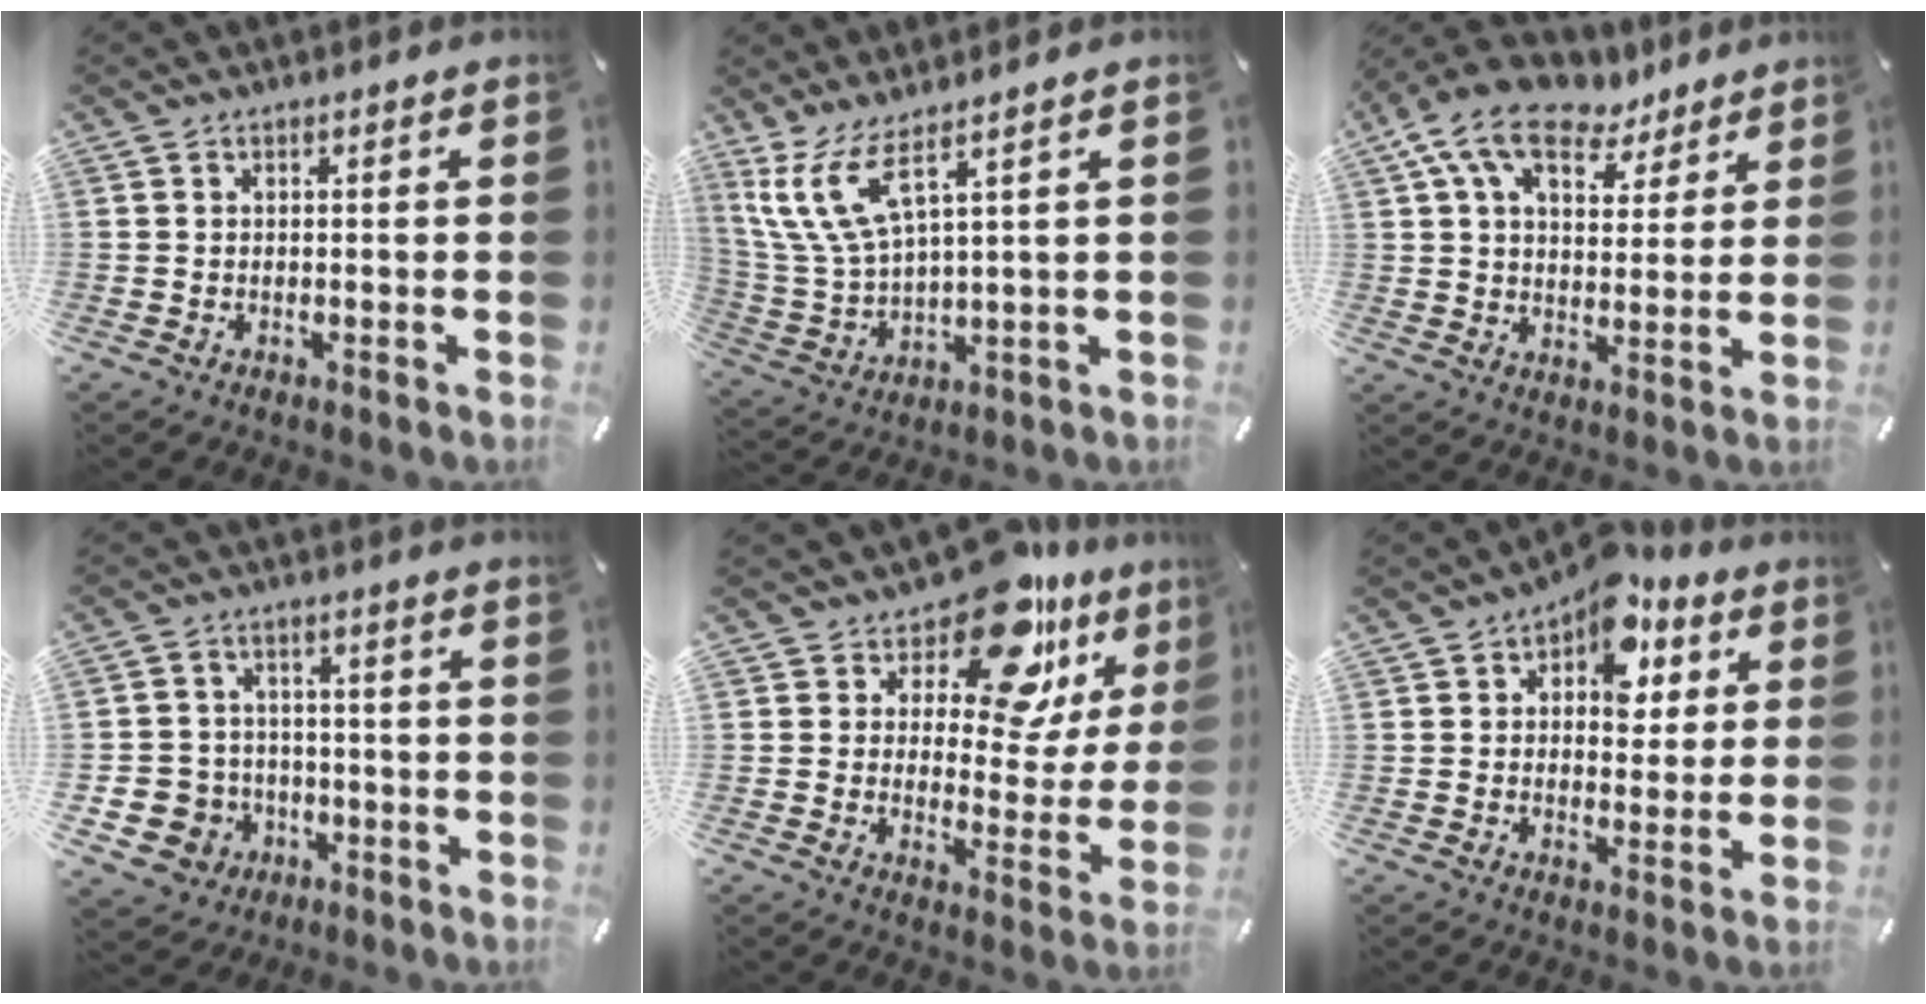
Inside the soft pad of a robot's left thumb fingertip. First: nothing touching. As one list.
[{"total": 11.4, "force": [6.7, 3.8, 8.4], "torque": [-0.208, -0.025, 0.120]}, {"total": 14.0, "force": [8.5, 8.5, 7.1], "torque": [-0.129, -0.036, 0.156]}, {"total": 7.4, "force": [-2.4, 6.9, 1.0], "torque": [-0.040, 0.012, -0.042]}, {"total": 15.9, "force": [11.4, 7.3, 8.4], "torque": [-0.127, -0.087, 0.198]}, {"total": 12.1, "force": [6.3, 8.0, 6.6], "torque": [-0.091, -0.039, 0.109]}]